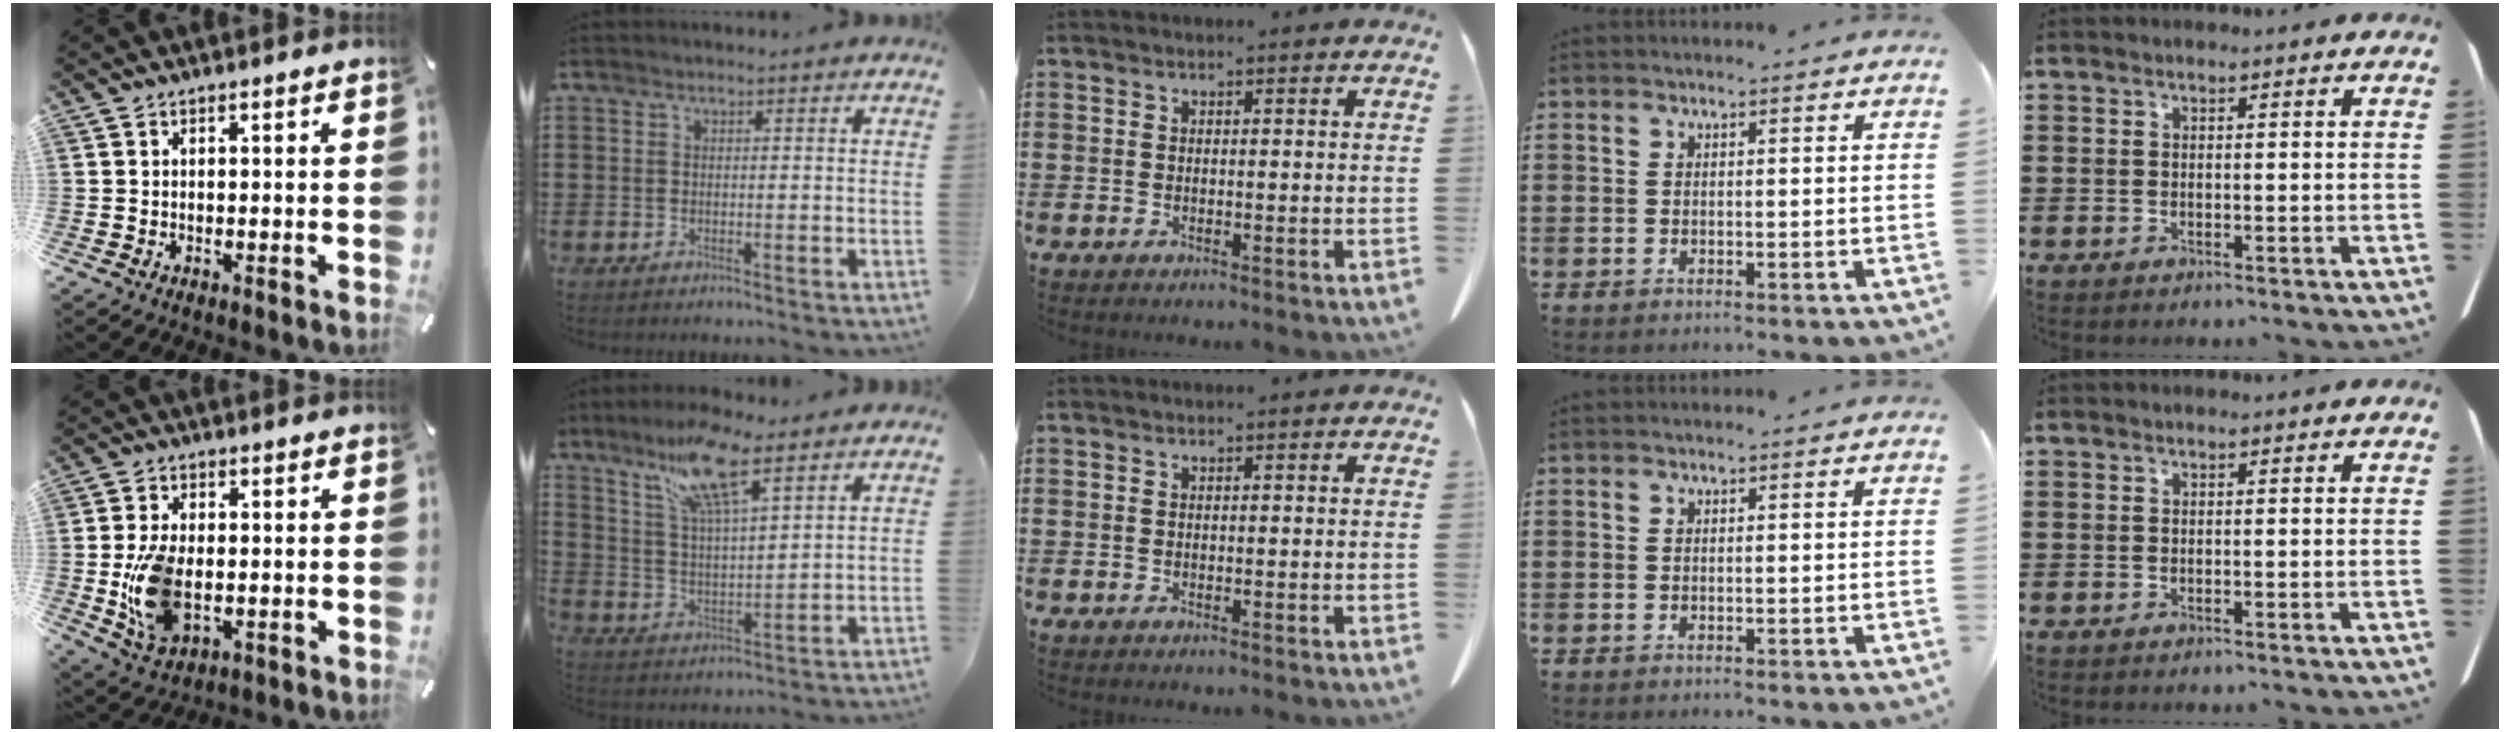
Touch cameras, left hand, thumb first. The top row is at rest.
{"thumb": {"total": 11.4, "force": [-1.4, 7.0, 8.9], "torque": [-0.195, -0.012, -0.023]}, "index": {"total": 10.0, "force": [7.3, 1.9, 6.6], "torque": [-0.140, -0.015, 0.129]}}